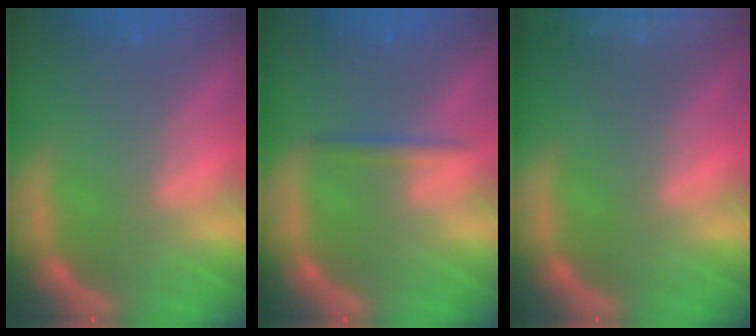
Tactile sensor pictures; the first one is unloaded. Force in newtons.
{"total": 1.4}
{"total": 10.0}